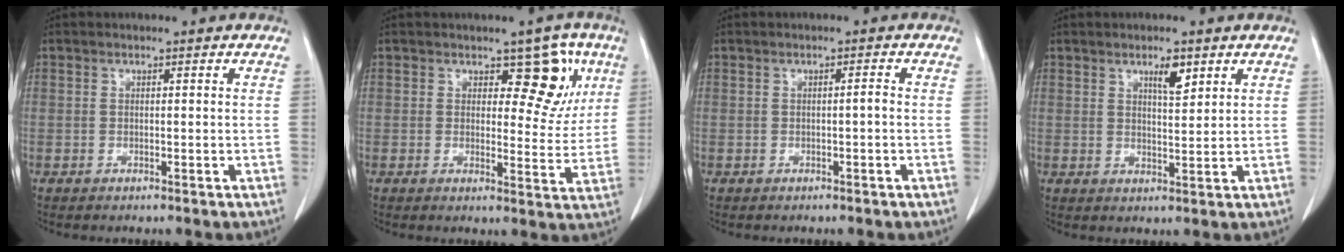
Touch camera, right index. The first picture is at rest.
{"total": 7.4, "force": [3.4, 4.0, 5.2], "torque": [-0.043, 0.010, 0.043]}
{"total": 0.8, "force": [-0.2, 0.0, 0.8], "torque": [-0.012, 0.001, -0.002]}
{"total": 3.5, "force": [2.1, 0.8, 2.6], "torque": [-0.047, -0.003, 0.037]}